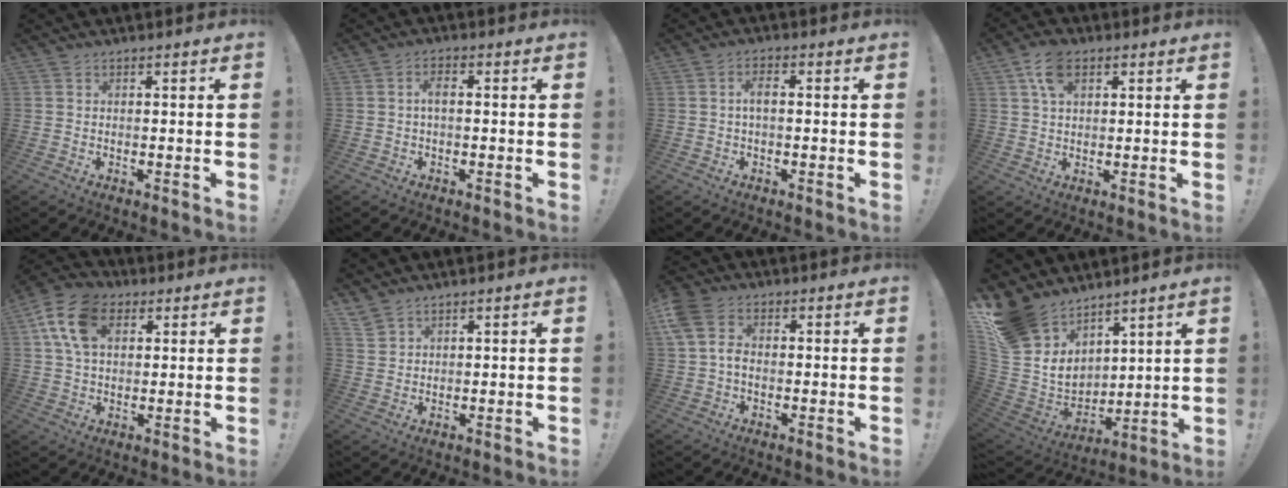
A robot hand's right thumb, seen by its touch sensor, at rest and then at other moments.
{"total": 3.0, "force": [-0.1, 1.0, 2.9], "torque": [-0.060, 0.011, -0.001]}
{"total": 3.3, "force": [0.0, 1.1, 3.2], "torque": [-0.066, 0.009, 0.000]}
{"total": 7.8, "force": [3.3, 4.4, 5.5], "torque": [-0.090, 0.001, 0.062]}
{"total": 13.8, "force": [5.3, 9.1, 8.9], "torque": [-0.162, -0.001, 0.100]}
{"total": 3.4, "force": [3.0, 1.1, 1.3], "torque": [-0.033, -0.014, 0.060]}
{"total": 7.0, "force": [-0.1, 5.0, 4.9], "torque": [-0.110, 0.011, 0.002]}
{"total": 16.8, "force": [12.1, 10.2, 5.9], "torque": [-0.136, -0.079, 0.247]}